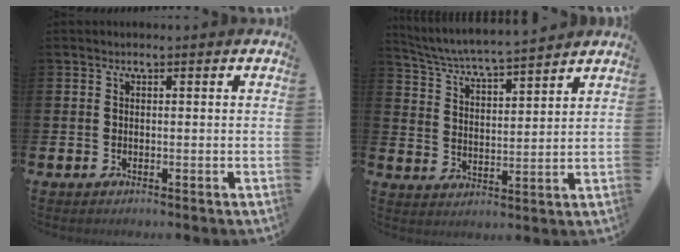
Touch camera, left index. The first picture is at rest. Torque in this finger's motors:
{"motor_torque": [0.56, -1.58, 0.13, 0.05]}